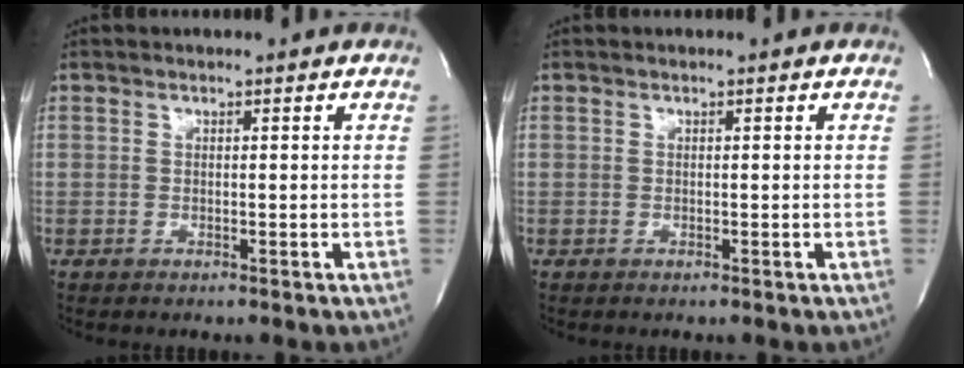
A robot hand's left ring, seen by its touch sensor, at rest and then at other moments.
{"total": 0.0}